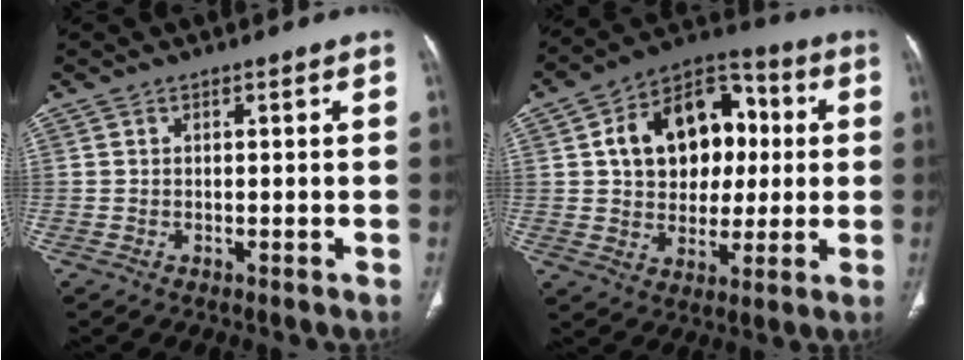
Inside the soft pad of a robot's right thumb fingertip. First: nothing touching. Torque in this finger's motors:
{"motor_torque": [1.00, 1.01, 0.10, 0.06, 0.13]}